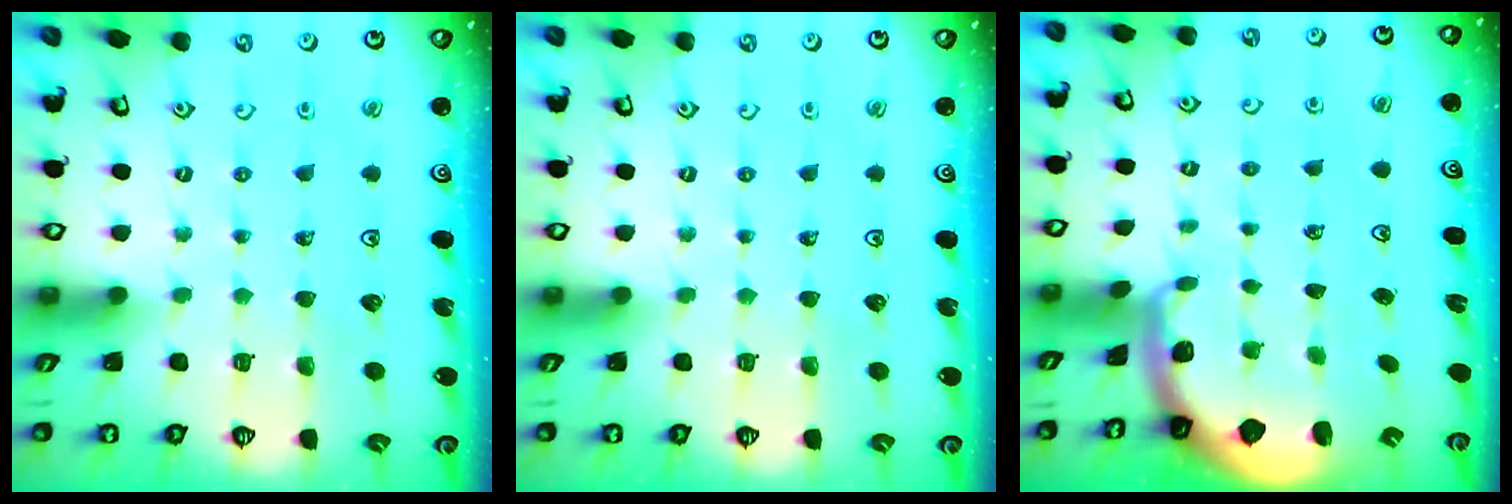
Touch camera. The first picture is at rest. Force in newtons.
{"total": 0.0}
{"total": 1.1, "press": 1.0, "slide": 0.3}